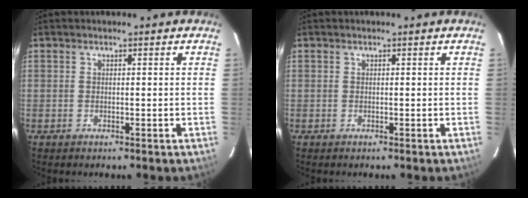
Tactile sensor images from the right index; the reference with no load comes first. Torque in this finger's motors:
{"motor_torque": [0.00, 0.00, 0.03, 0.00]}